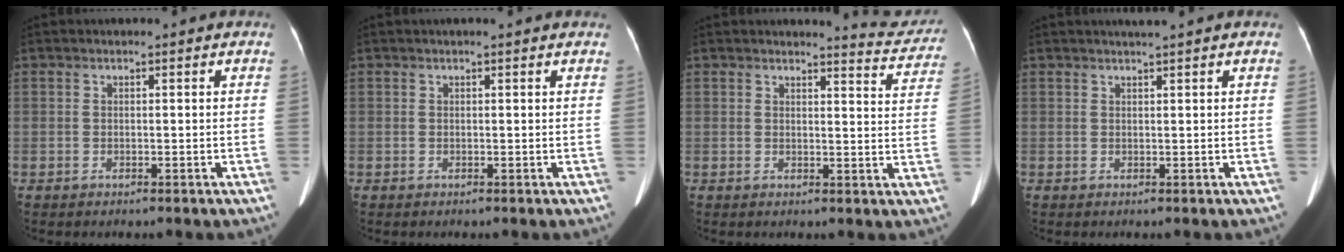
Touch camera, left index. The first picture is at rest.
{"total": 1.9, "force": [1.7, 0.1, 1.0], "torque": [-0.012, 0.018, 0.017]}
{"total": 5.9, "force": [5.9, 0.3, -0.2], "torque": [0.003, -0.034, 0.052]}
{"total": 1.4, "force": [1.2, -0.4, 0.6], "torque": [-0.010, 0.004, 0.024]}